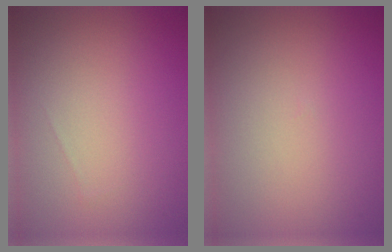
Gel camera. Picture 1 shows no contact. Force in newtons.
{"total": 0.0}